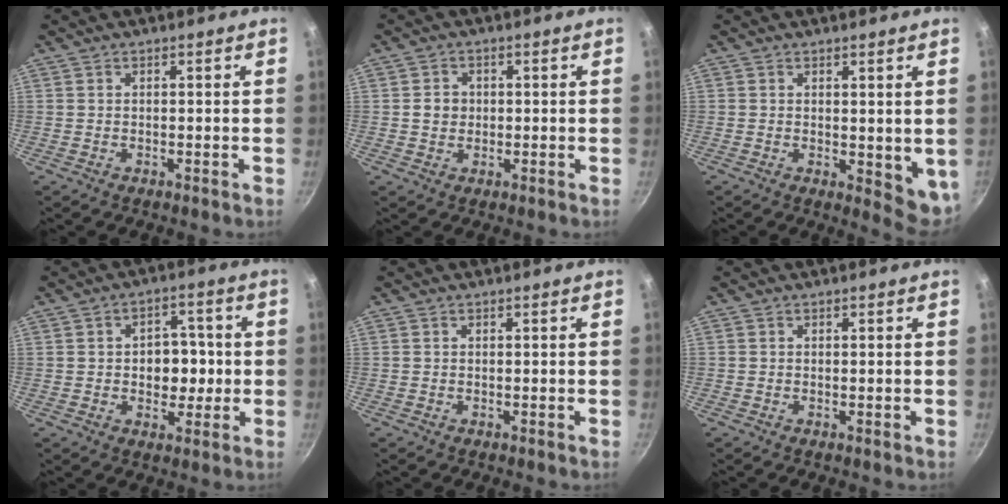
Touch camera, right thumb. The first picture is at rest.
{"total": 3.0, "force": [0.1, 2.7, 1.3], "torque": [-0.006, 0.005, -0.001]}
{"total": 6.0, "force": [0.9, 3.2, 5.0], "torque": [-0.055, -0.014, 0.017]}
{"total": 7.8, "force": [-0.2, 5.8, 5.2], "torque": [-0.032, 0.007, -0.006]}
{"total": 0.0}
{"total": 0.0}